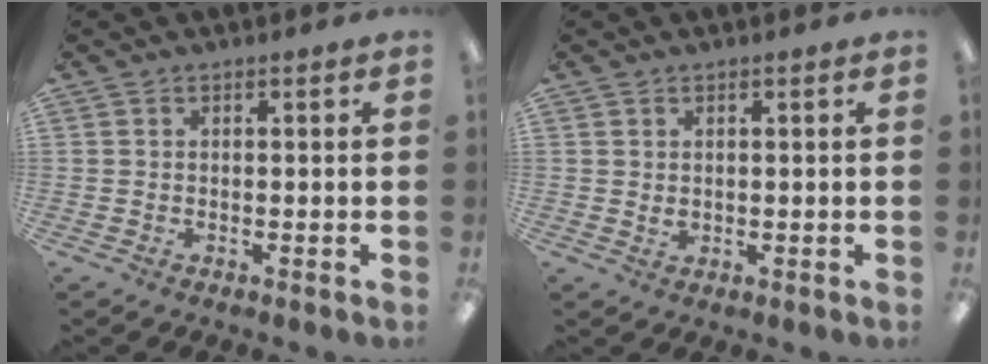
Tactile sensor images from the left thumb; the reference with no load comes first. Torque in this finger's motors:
{"motor_torque": [-0.11, 0.08, 0.02, -0.03, -0.01]}